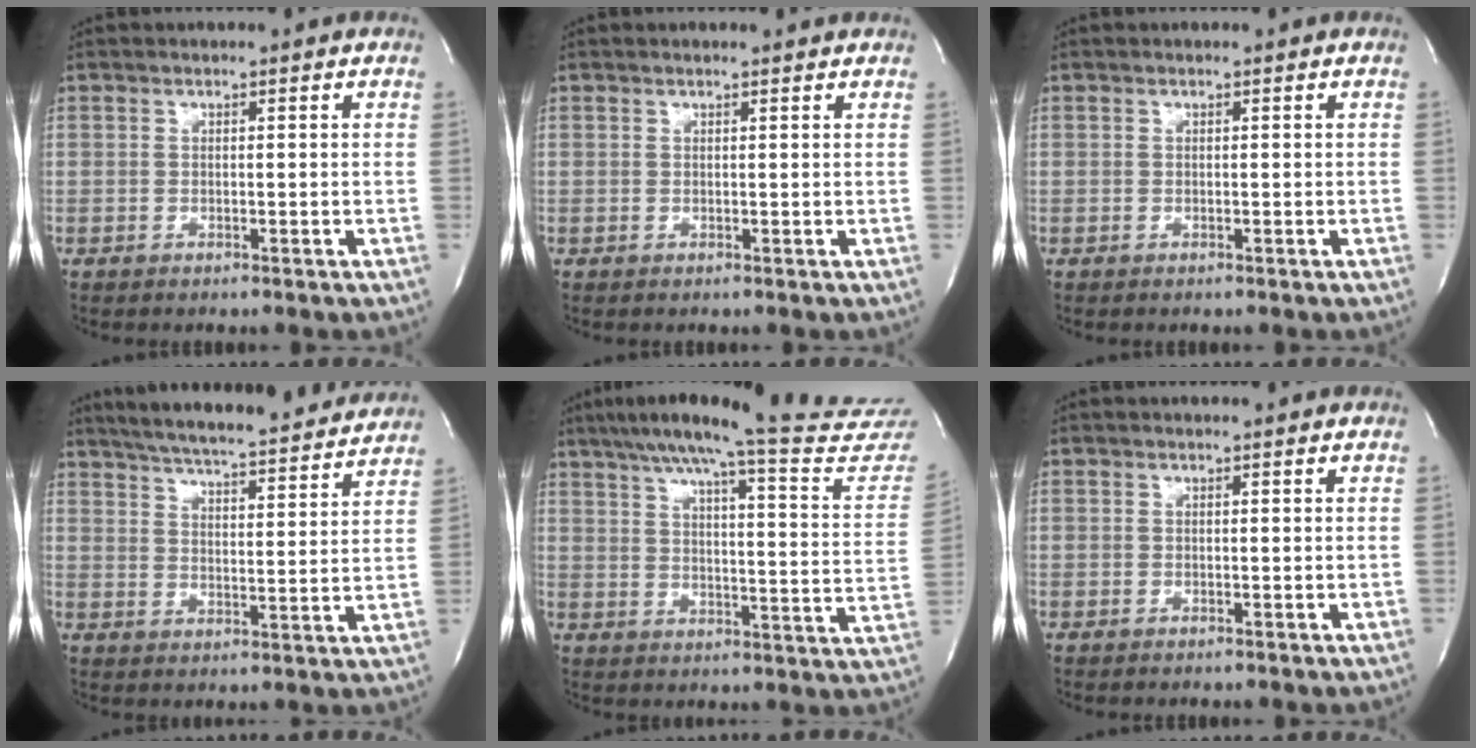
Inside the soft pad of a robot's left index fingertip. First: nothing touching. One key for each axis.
{"total": 1.9, "fx": 1.9, "fy": 0.1, "fz": 0.5, "tx": -0.013, "ty": 0.008, "tz": 0.020}
{"total": 0.0}
{"total": 22.3, "fx": 20.4, "fy": 2.5, "fz": 8.6, "tx": -0.141, "ty": -0.011, "tz": 0.272}
{"total": 25.1, "fx": 23.3, "fy": 0.0, "fz": 9.3, "tx": -0.138, "ty": -0.083, "tz": 0.288}
{"total": 0.9, "fx": 0.9, "fy": -0.1, "fz": 0.2, "tx": -0.009, "ty": -0.001, "tz": 0.009}